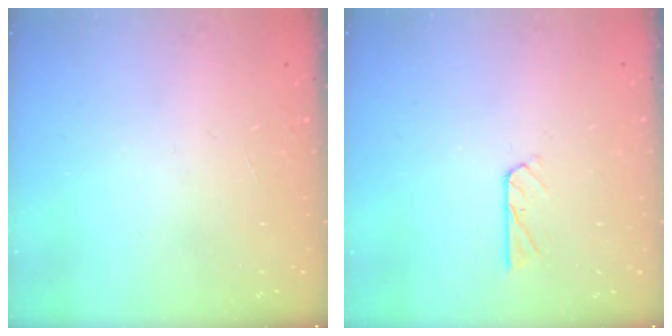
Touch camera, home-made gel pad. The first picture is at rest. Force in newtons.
{"total": 3.4, "press": 3.4, "slide": 0.2}